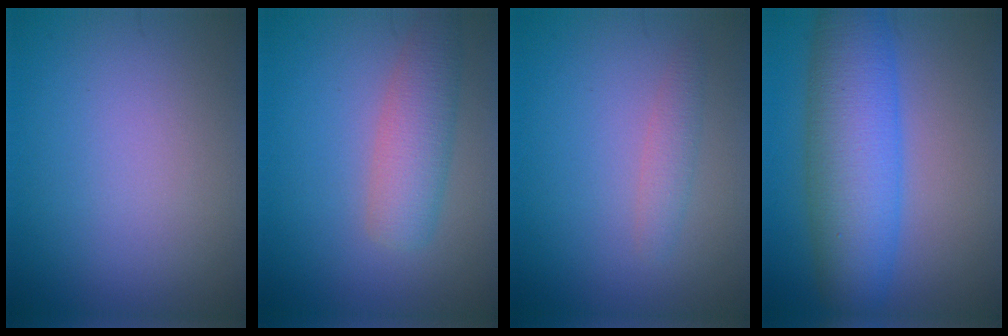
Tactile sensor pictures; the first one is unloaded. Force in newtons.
{"total": 3.9, "press": 3.9, "slide": 0.2}
{"total": 1.4, "press": 1.4, "slide": 0.1}
{"total": 8.2, "press": 8.2, "slide": 0.2}